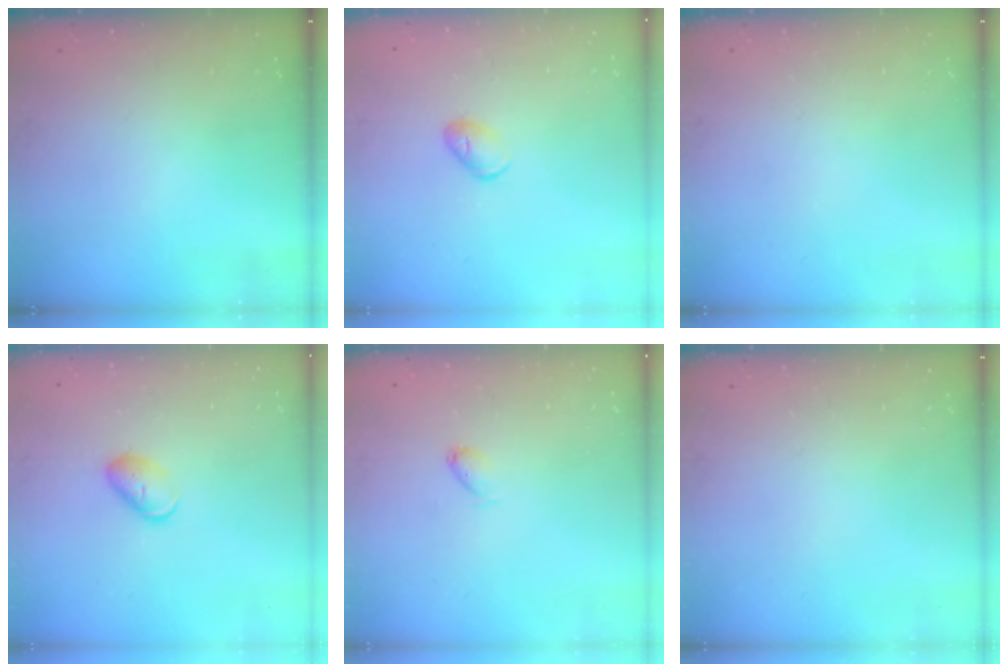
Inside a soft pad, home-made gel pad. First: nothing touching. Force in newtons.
{"total": 5.9, "press": 5.9, "slide": 0.9}
{"total": 0.0}
{"total": 5.7, "press": 5.6, "slide": 0.6}
{"total": 2.8, "press": 2.7, "slide": 0.4}
{"total": 0.0}